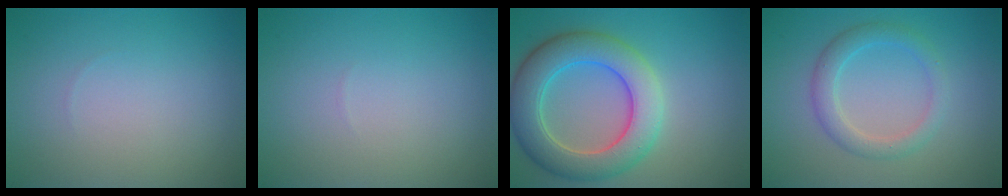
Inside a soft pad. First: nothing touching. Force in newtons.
{"total": 0.0}
{"total": 7.3, "press": 7.3, "slide": 0.4}
{"total": 2.8, "press": 2.8, "slide": 0.1}